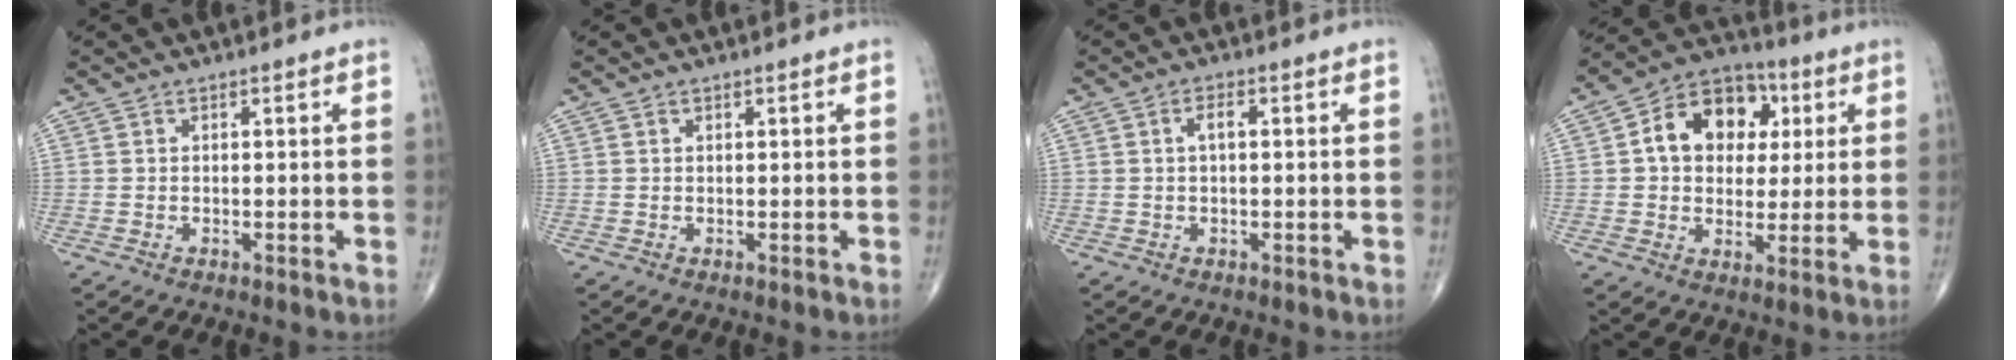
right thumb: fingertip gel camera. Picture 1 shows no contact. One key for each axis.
{"total": 0.0}
{"total": 2.3, "fx": 0.3, "fy": 1.0, "fz": 2.1, "tx": -0.039, "ty": 0.006, "tz": 0.004}
{"total": 14.0, "fx": 3.1, "fy": 10.5, "fz": 8.7, "tx": -0.097, "ty": 0.010, "tz": 0.042}